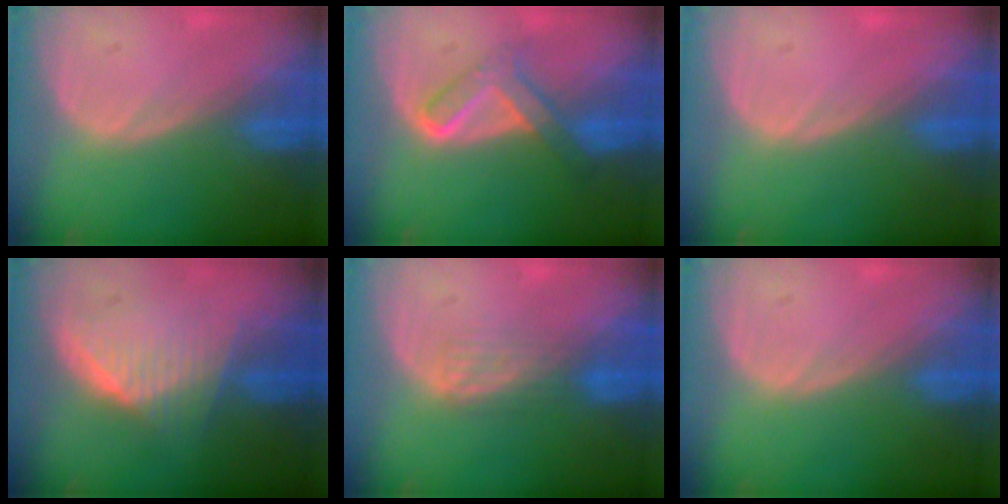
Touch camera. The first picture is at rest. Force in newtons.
{"total": 5.2, "press": 5.1, "slide": 0.3}
{"total": 0.5, "press": 0.1, "slide": 0.5}
{"total": 5.9, "press": 5.9, "slide": 0.4}
{"total": 2.6, "press": 2.6, "slide": 0.4}
{"total": 0.0}